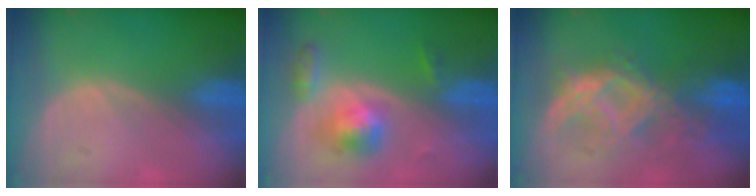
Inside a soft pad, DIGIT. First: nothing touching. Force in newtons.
{"total": 5.3, "press": 5.0, "slide": 1.7}
{"total": 8.6, "press": 8.4, "slide": 1.9}